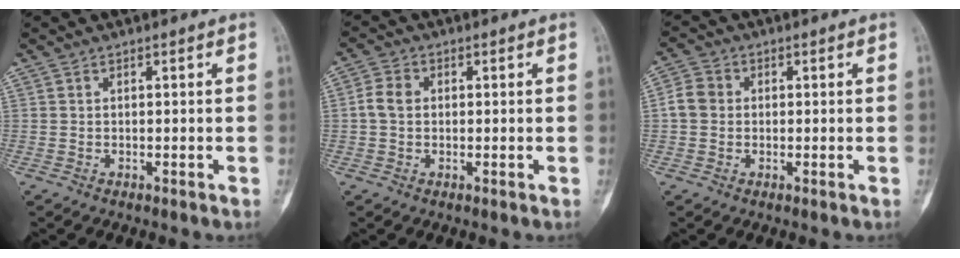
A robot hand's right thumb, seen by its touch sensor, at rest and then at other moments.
{"total": 3.7, "force": [0.1, 2.9, 2.3], "torque": [-0.046, 0.010, -0.004]}
{"total": 4.1, "force": [0.0, 3.6, 2.0], "torque": [-0.033, 0.010, -0.007]}